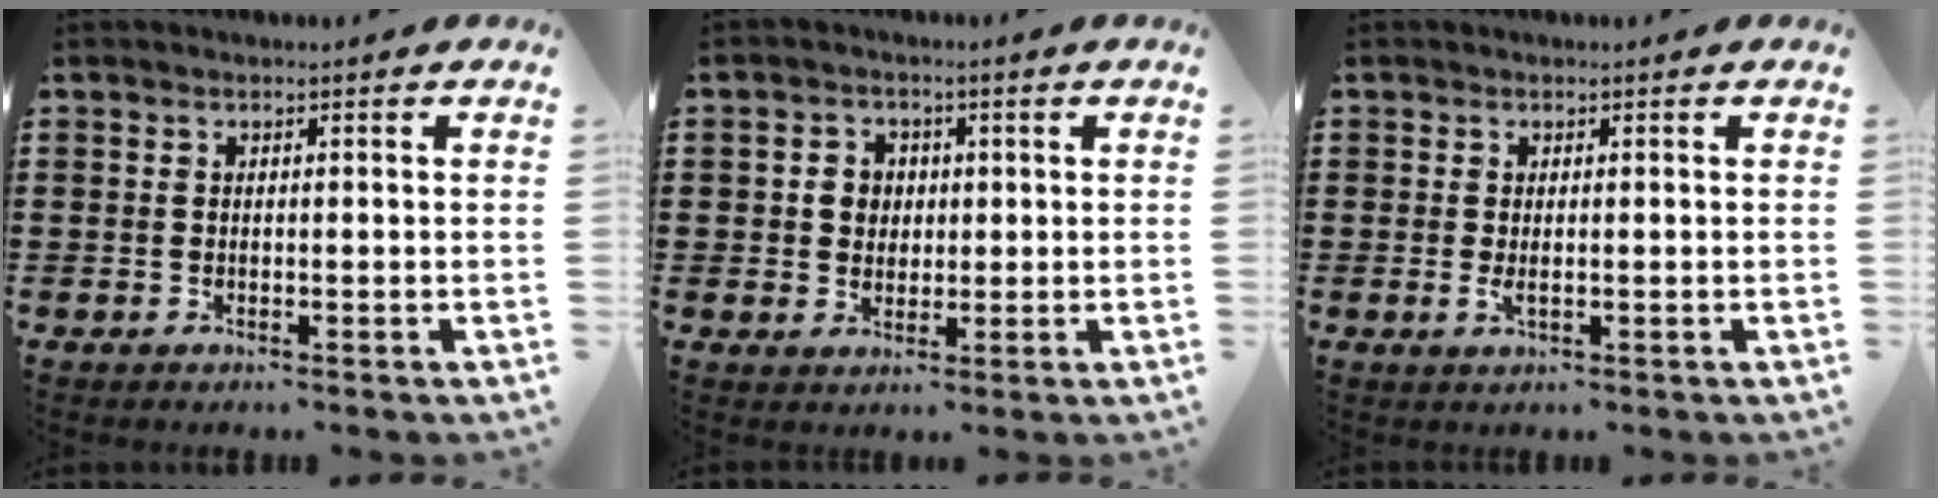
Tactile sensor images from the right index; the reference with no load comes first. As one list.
[{"total": 3.2, "force": [0.2, 3.0, 1.1], "torque": [-0.032, 0.012, 0.000]}, {"total": 1.3, "force": [-0.1, 0.3, 1.3], "torque": [-0.024, -0.004, 0.000]}]